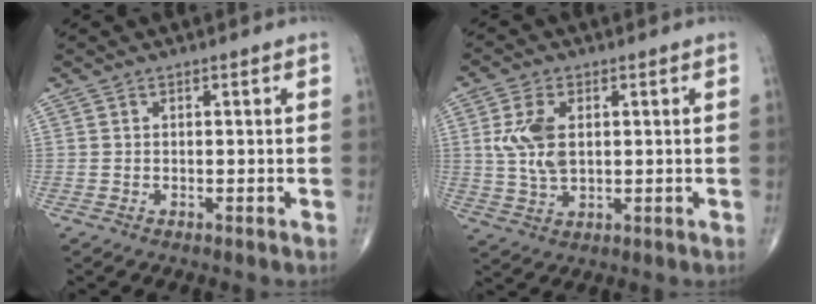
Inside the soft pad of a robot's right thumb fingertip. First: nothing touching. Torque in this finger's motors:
{"motor_torque": [0.71, 1.92, 0.79, -0.09, 0.09]}